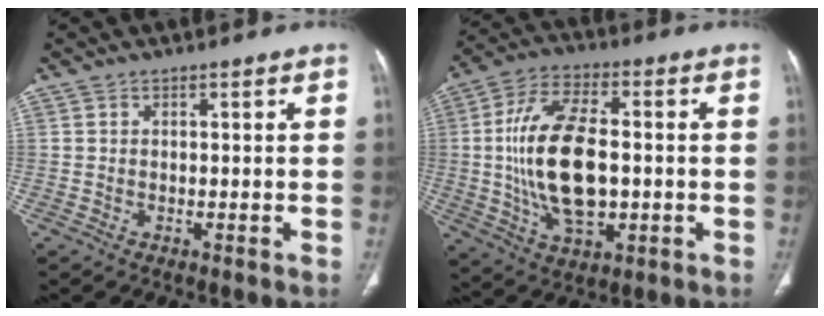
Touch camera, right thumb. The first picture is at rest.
{"total": 18.1, "force": [-0.4, 9.5, 15.4], "torque": [-0.290, 0.009, -0.002]}